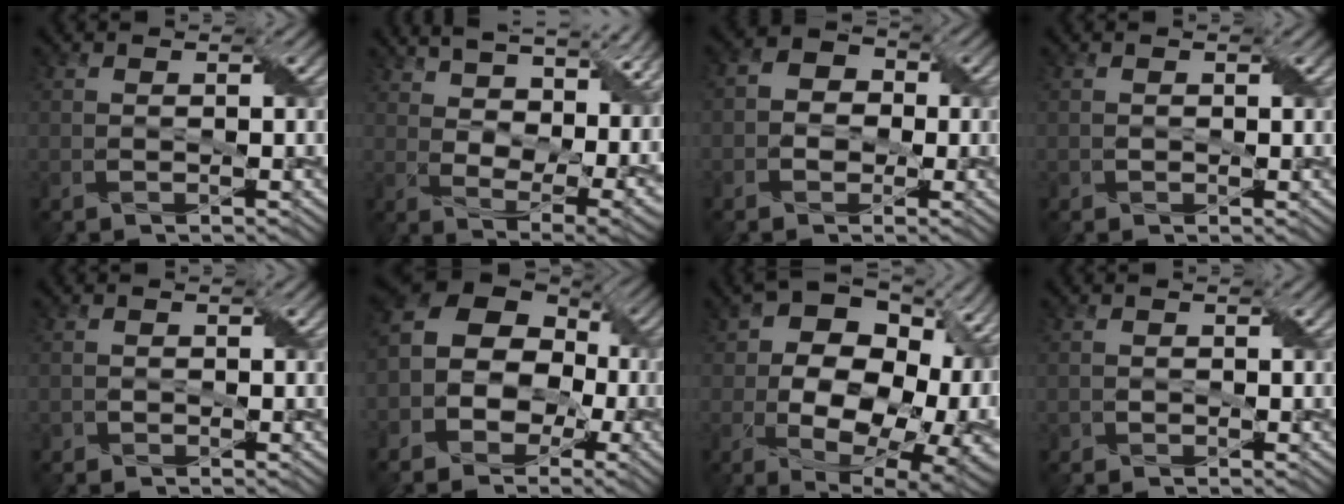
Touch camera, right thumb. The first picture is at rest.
{"total": 15.9, "force": [8.1, 7.3, 11.6], "torque": [-0.203, 0.026, 0.138]}
{"total": 3.9, "force": [-0.6, 3.5, 1.6], "torque": [-0.026, 0.010, -0.021]}
{"total": 0.8, "force": [0.1, 0.8, 0.3], "torque": [-0.009, -0.003, 0.003]}
{"total": 0.9, "force": [-0.2, 0.8, 0.2], "torque": [-0.006, -0.004, -0.003]}
{"total": 12.7, "force": [-2.4, 10.1, 7.3], "torque": [-0.132, -0.008, -0.058]}
{"total": 19.6, "force": [1.8, 13.0, 14.6], "torque": [-0.210, -0.008, 0.073]}
{"total": 0.9, "force": [0.1, 0.9, 0.3], "torque": [-0.009, -0.003, 0.002]}